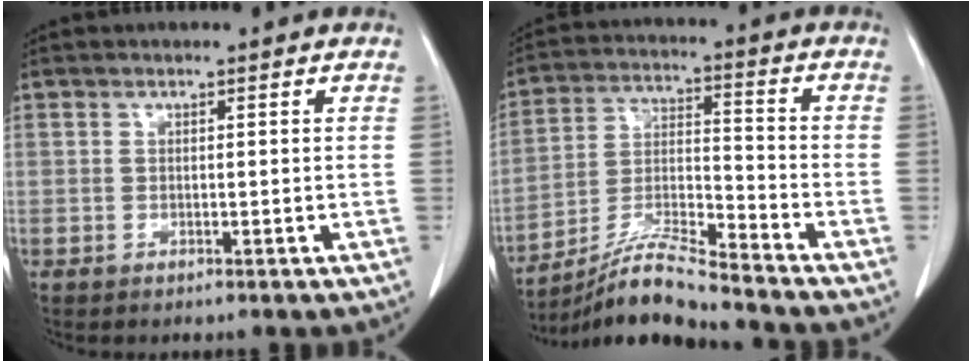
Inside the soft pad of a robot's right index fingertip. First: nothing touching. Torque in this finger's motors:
{"motor_torque": [0.30, -0.39, 0.08, 0.07]}